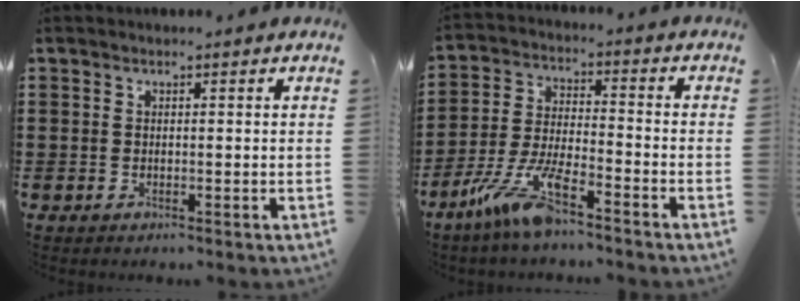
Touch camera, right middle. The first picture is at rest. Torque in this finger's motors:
{"motor_torque": [2.14, 0.00, 0.42, 0.21]}